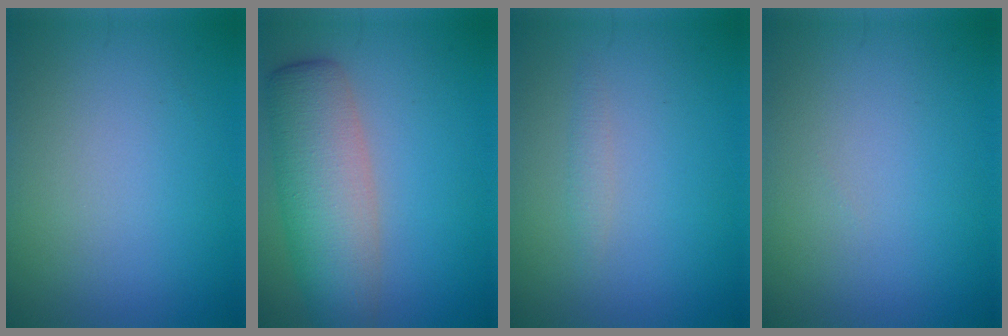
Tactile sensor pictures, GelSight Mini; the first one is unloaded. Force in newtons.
{"total": 7.4, "press": 7.4, "slide": 0.2}
{"total": 0.8, "press": 0.8, "slide": 0.1}
{"total": 0.0}